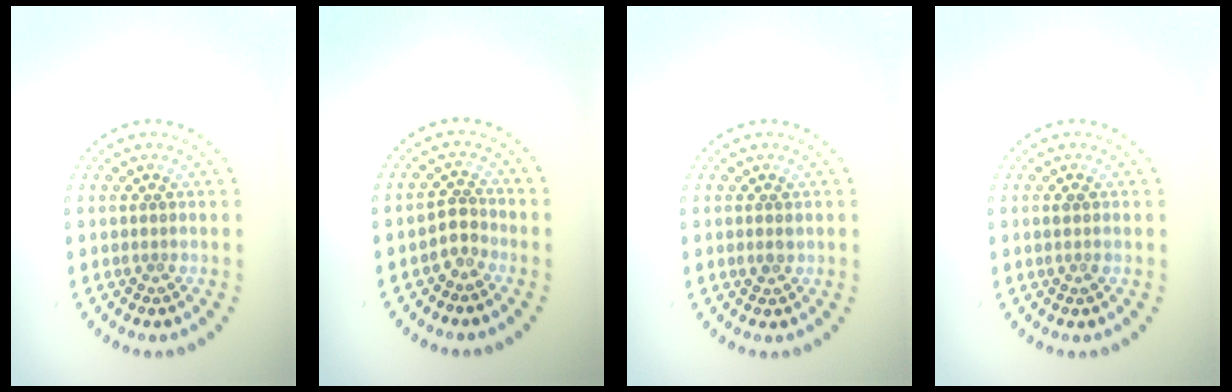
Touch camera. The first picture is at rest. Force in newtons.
{"total": 1.9, "press": 1.4, "slide": 1.2}
{"total": 0.9, "press": 0.9, "slide": 0.2}
{"total": 0.8, "press": 0.7, "slide": 0.3}